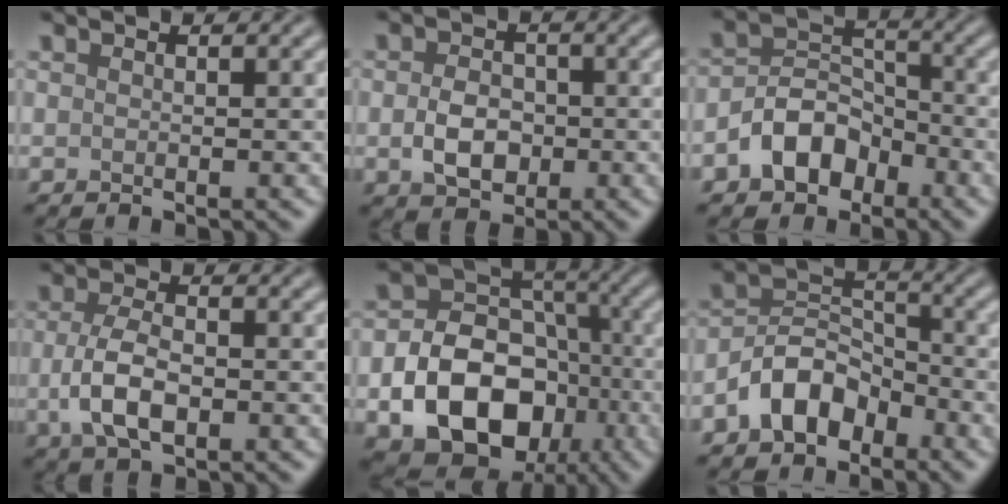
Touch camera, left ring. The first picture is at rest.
{"total": 3.8, "force": [-0.7, 2.8, 2.5], "torque": [-0.046, -0.001, -0.015]}
{"total": 5.0, "force": [-2.7, 3.4, 2.4], "torque": [-0.037, 0.006, -0.057]}
{"total": 4.6, "force": [-0.9, 2.4, 3.9], "torque": [-0.087, -0.004, -0.018]}
{"total": 12.0, "force": [-4.0, 8.8, 7.2], "torque": [-0.120, -0.011, -0.069]}
{"total": 5.3, "force": [-3.2, 3.3, 2.7], "torque": [-0.043, 0.009, -0.069]}